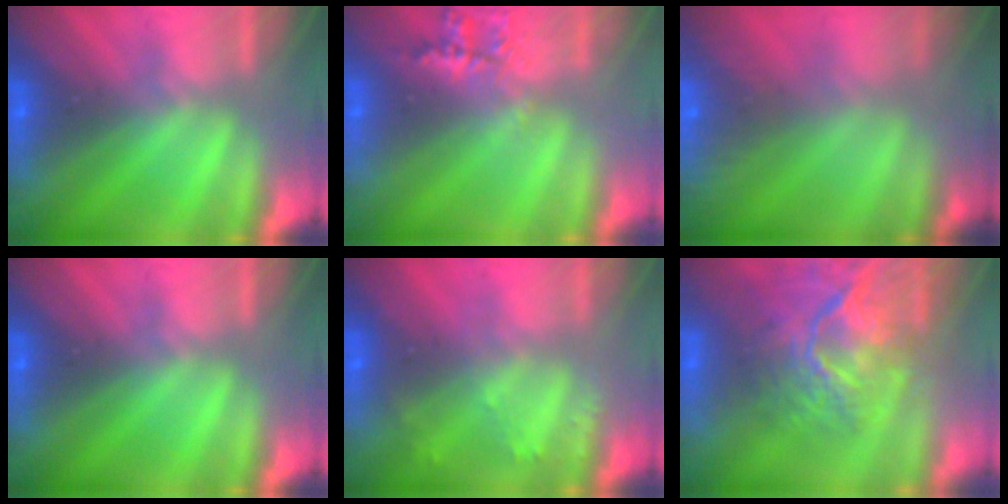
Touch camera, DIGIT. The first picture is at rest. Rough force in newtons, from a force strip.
{"total": 2.3}
{"total": 8.0}
{"total": 0.0}
{"total": 2.2}
{"total": 8.9}